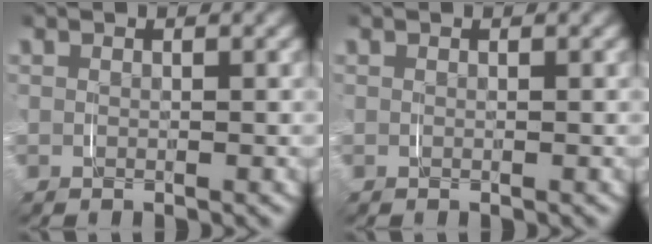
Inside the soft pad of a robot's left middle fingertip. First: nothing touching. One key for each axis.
{"total": 0.0}